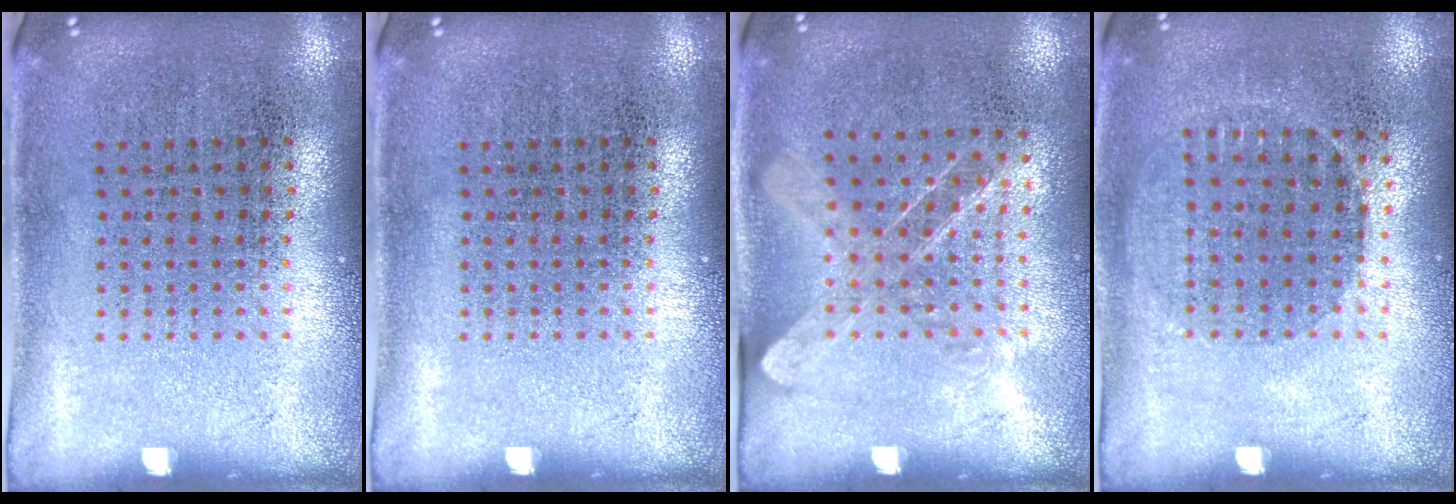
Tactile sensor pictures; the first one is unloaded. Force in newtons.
{"total": 0.0}
{"total": 1.3, "press": 1.0, "slide": 0.7}
{"total": 1.0, "press": 0.8, "slide": 0.5}